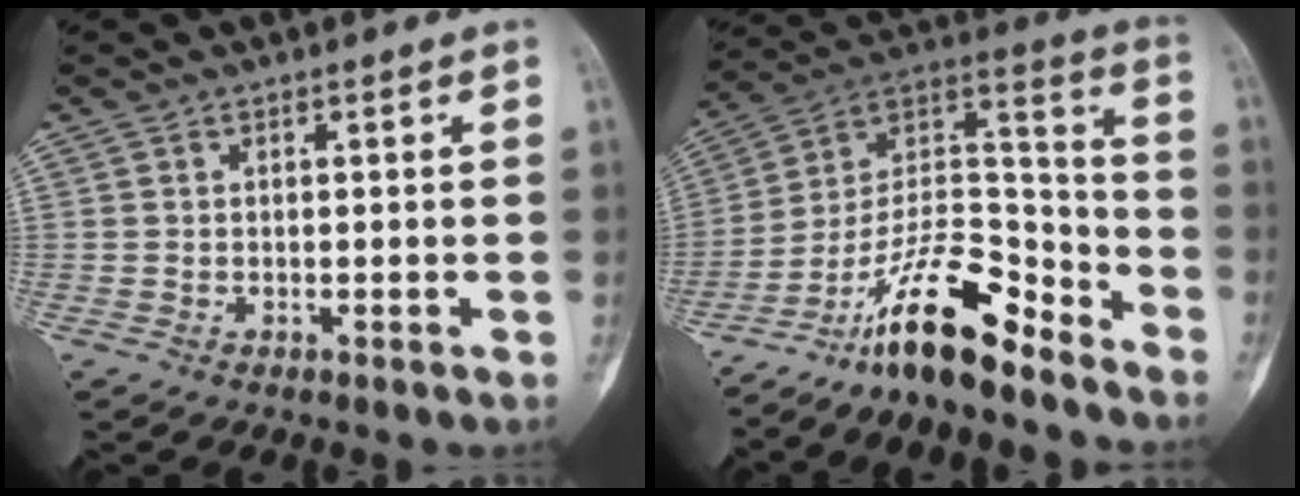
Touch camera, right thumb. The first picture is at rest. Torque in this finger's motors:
{"motor_torque": [0.61, 0.51, 1.63, -1.14, 0.14]}